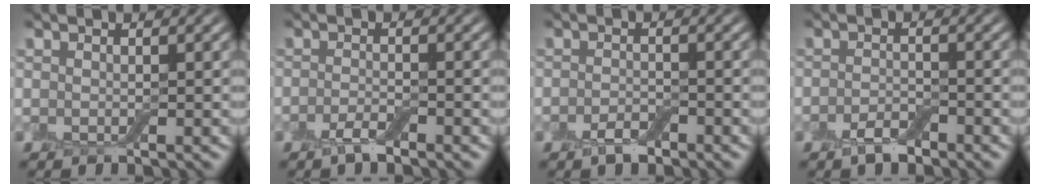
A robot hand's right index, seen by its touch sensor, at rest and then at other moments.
{"total": 1.7, "force": [-1.3, 0.3, 0.9], "torque": [-0.020, 0.001, -0.027]}
{"total": 1.7, "force": [-1.3, 0.7, 0.9], "torque": [-0.017, 0.001, -0.023]}
{"total": 2.0, "force": [-1.5, 0.8, 1.1], "torque": [-0.020, 0.002, -0.029]}